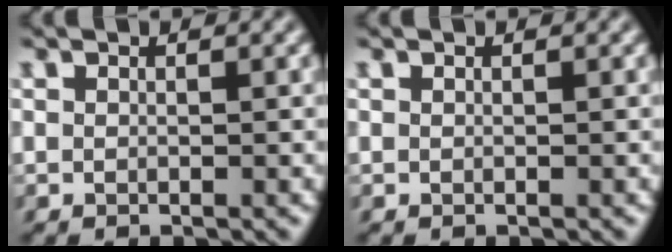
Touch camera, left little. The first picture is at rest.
{"total": 0.0}